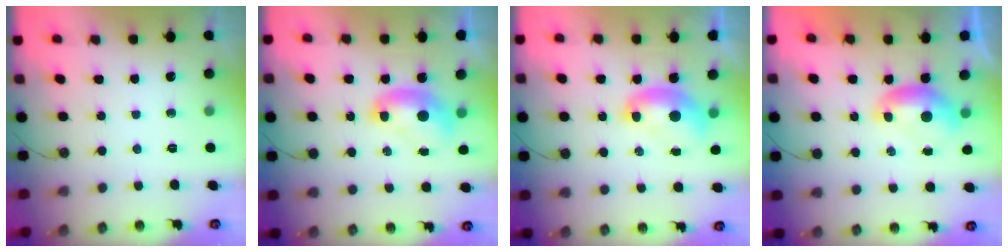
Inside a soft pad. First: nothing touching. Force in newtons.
{"total": 2.1, "press": 2.1, "slide": 0.2}
{"total": 1.9, "press": 1.9, "slide": 0.0}
{"total": 0.0}